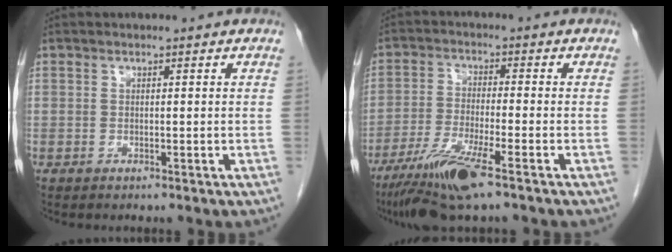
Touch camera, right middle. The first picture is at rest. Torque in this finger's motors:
{"motor_torque": [1.16, -0.98, 0.21, 0.06]}